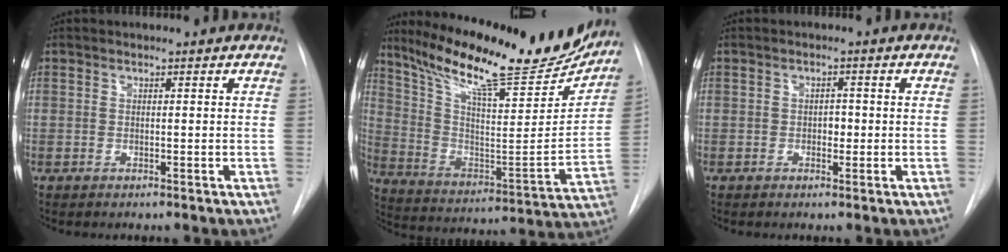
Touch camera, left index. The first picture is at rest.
{"total": 24.9, "force": [20.7, 4.6, 13.0], "torque": [-0.218, -0.038, 0.309]}
{"total": 1.8, "force": [-1.1, 1.0, 1.0], "torque": [-0.011, -0.002, -0.017]}